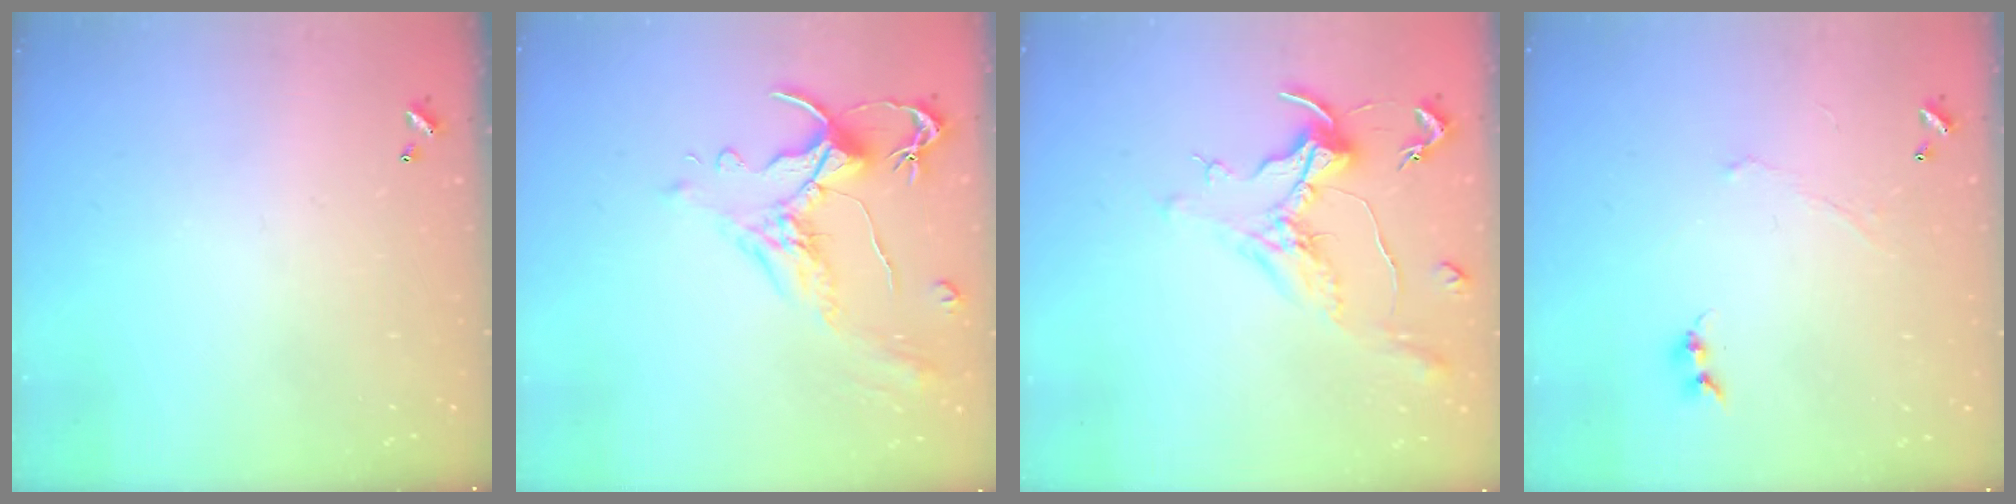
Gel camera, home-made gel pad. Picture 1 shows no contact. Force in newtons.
{"total": 1.6, "press": 1.0, "slide": 1.2}
{"total": 1.4, "press": 0.6, "slide": 1.3}
{"total": 1.1, "press": 0.8, "slide": 0.7}